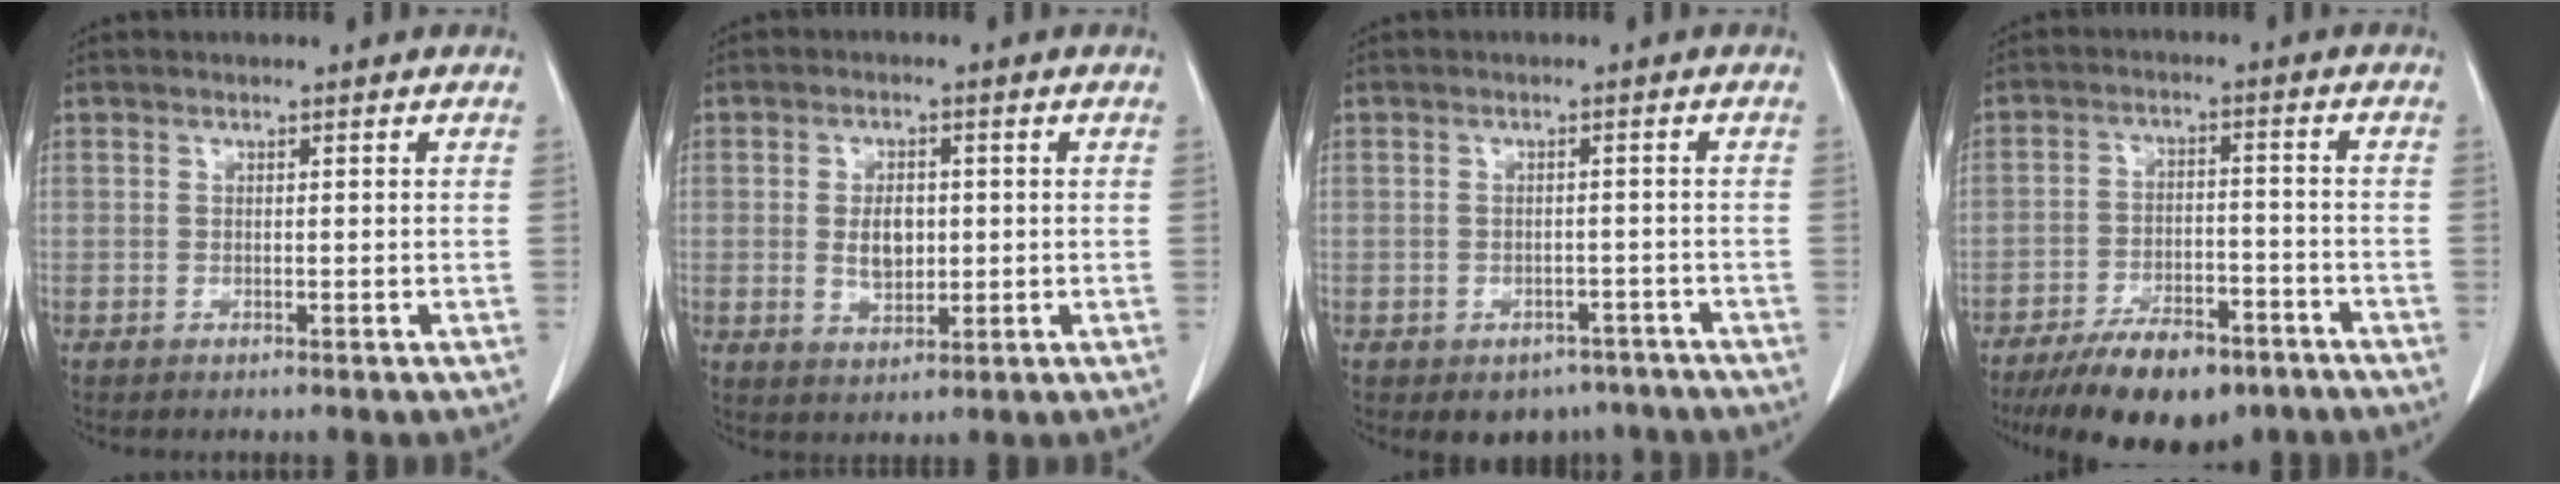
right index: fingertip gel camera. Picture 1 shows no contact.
{"total": 4.8, "force": [0.0, 2.9, 3.9], "torque": [-0.072, 0.002, 0.009]}
{"total": 5.4, "force": [-4.0, 3.4, 1.0], "torque": [0.005, 0.014, -0.049]}
{"total": 13.2, "force": [-9.8, 4.9, 7.5], "torque": [-0.114, -0.007, -0.156]}